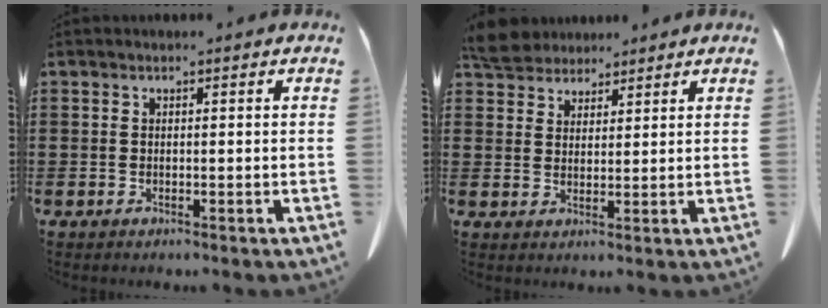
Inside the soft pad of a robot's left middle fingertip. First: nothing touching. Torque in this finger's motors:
{"motor_torque": [0.37, 0.26, 0.03, 0.00]}